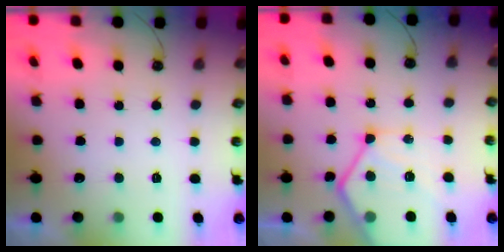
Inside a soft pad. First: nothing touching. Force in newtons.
{"total": 15.0, "press": 14.9, "slide": 1.5}